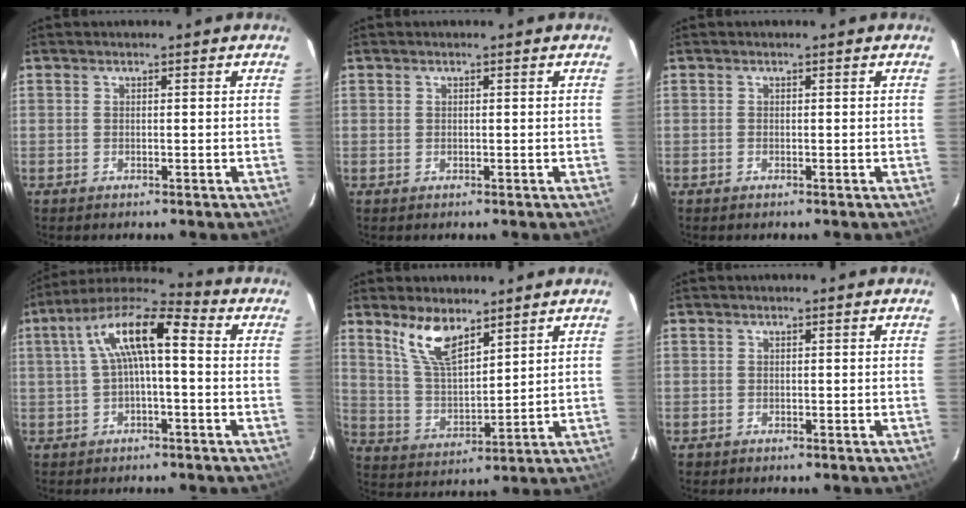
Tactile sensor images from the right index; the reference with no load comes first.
{"total": 0.0}
{"total": 0.0}
{"total": 11.7, "force": [1.3, 3.4, 11.1], "torque": [-0.209, 0.030, 0.020]}
{"total": 9.4, "force": [6.5, 3.4, 5.9], "torque": [-0.114, 0.002, 0.136]}
{"total": 0.7, "force": [-0.3, 0.6, -0.1], "torque": [0.002, 0.003, -0.003]}